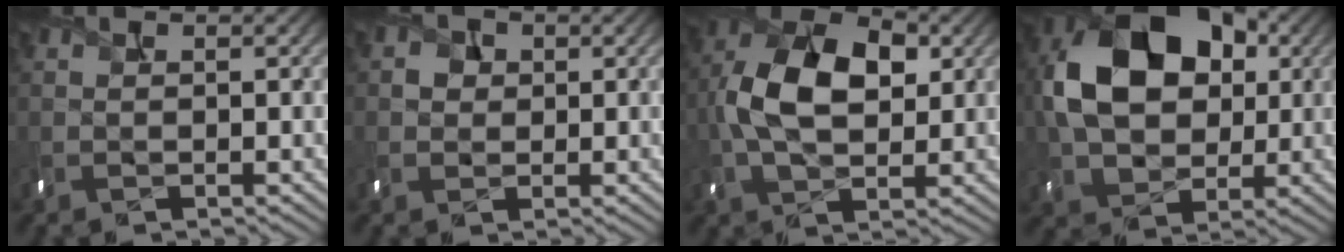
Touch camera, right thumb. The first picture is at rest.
{"total": 2.1, "force": [0.3, 2.0, 0.6], "torque": [-0.013, 0.000, 0.002]}
{"total": 11.6, "force": [1.2, 7.0, 9.1], "torque": [-0.188, 0.016, 0.013]}
{"total": 15.0, "force": [2.5, 10.6, 10.4], "torque": [-0.203, 0.017, 0.042]}